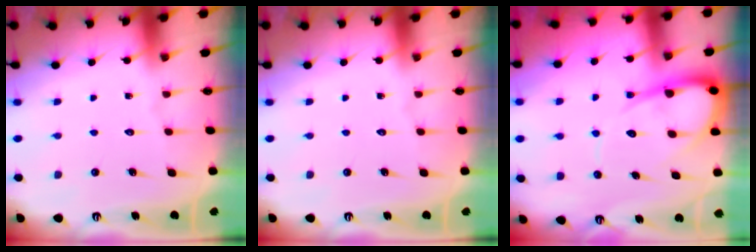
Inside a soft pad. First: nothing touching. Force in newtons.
{"total": 0.0}
{"total": 10.4, "press": 10.4, "slide": 1.1}